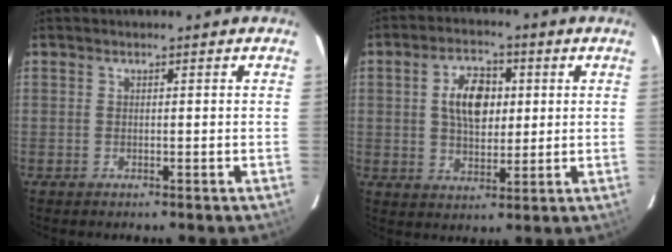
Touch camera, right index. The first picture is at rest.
{"total": 8.8, "force": [1.7, 5.4, 6.8], "torque": [-0.118, 0.019, 0.033]}